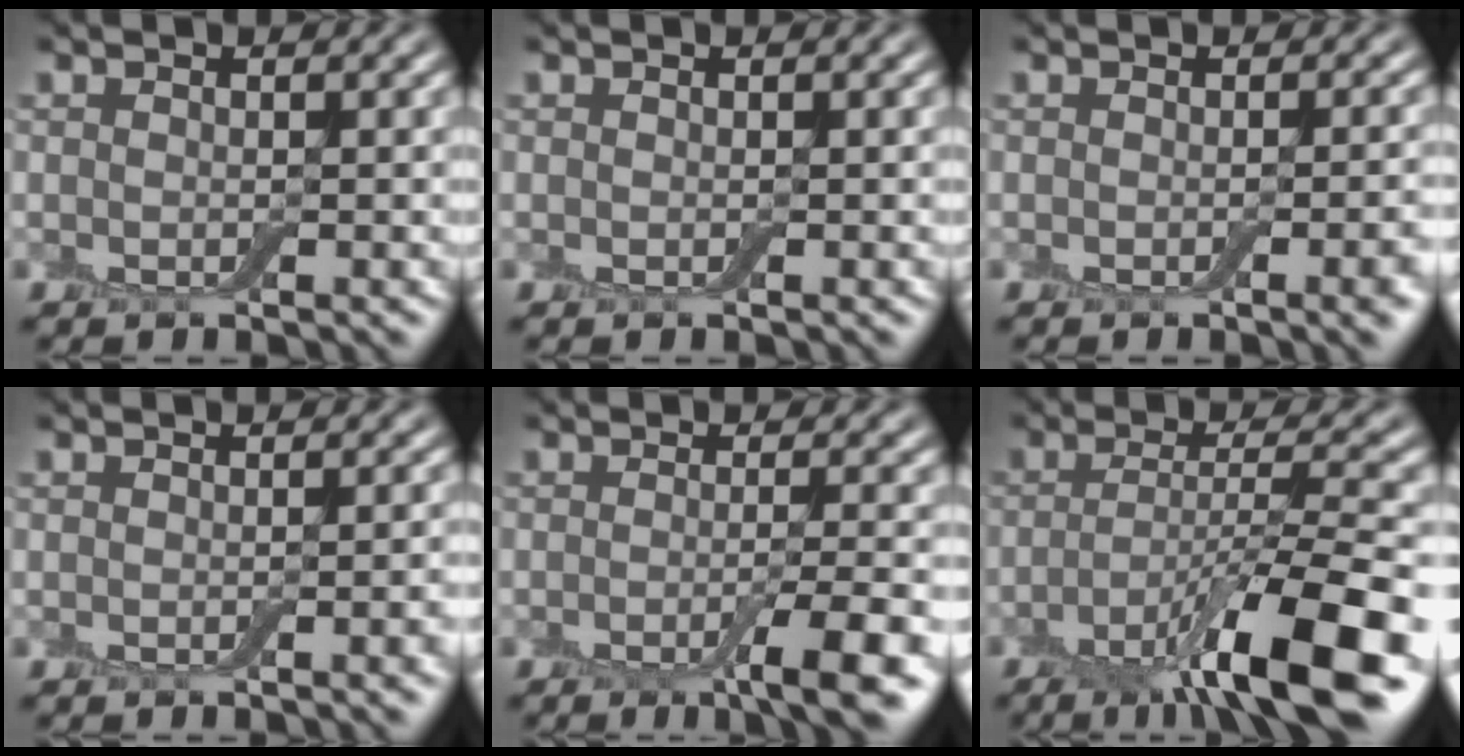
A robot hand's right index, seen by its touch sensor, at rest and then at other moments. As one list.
[{"total": 0.0}, {"total": 3.2, "force": [-1.3, 0.9, 2.8], "torque": [-0.030, -0.002, -0.014]}, {"total": 2.3, "force": [-0.7, 0.6, 2.1], "torque": [-0.024, -0.001, -0.009]}, {"total": 4.8, "force": [-2.4, 0.8, 4.2], "torque": [-0.058, -0.003, -0.037]}, {"total": 10.0, "force": [-5.0, 1.8, 8.5], "torque": [-0.126, 0.008, -0.092]}]